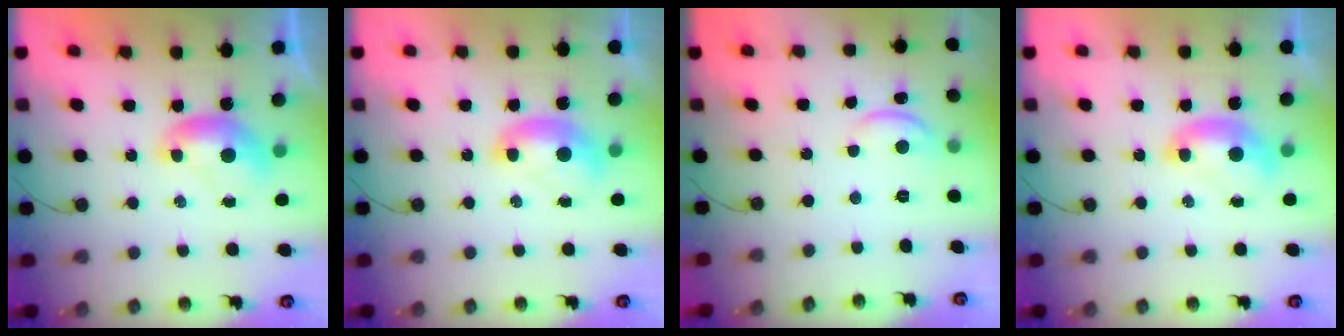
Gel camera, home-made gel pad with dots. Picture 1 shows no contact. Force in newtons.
{"total": 1.6, "press": 1.6, "slide": 0.2}
{"total": 2.0, "press": 2.0, "slide": 0.2}
{"total": 1.2, "press": 1.2, "slide": 0.3}